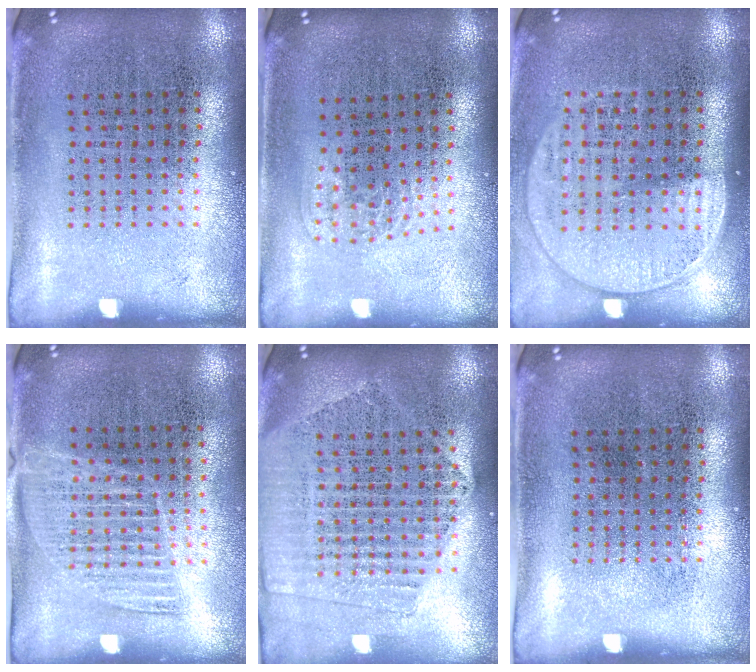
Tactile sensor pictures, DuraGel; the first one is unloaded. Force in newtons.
{"total": 1.0, "press": 0.7, "slide": 0.8}
{"total": 1.5, "press": 1.3, "slide": 0.8}
{"total": 1.3, "press": 1.1, "slide": 0.6}
{"total": 2.1, "press": 1.9, "slide": 0.9}
{"total": 0.0}